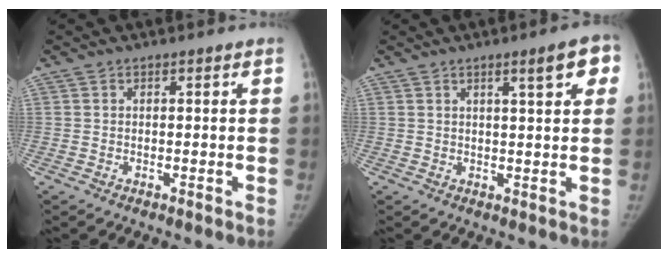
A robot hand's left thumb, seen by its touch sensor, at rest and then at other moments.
{"total": 5.7, "force": [2.7, 1.2, 4.9], "torque": [-0.052, -0.006, 0.035]}